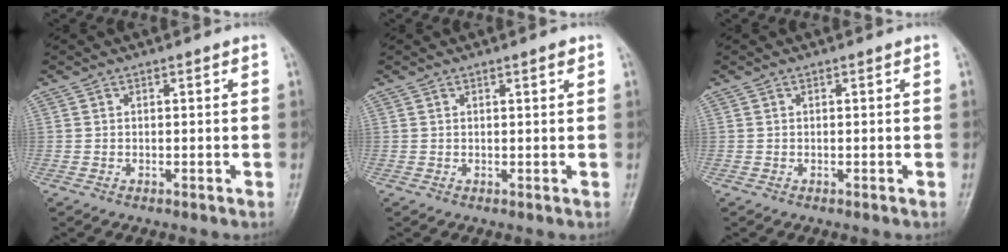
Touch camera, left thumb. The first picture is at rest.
{"total": 1.3, "force": [0.8, 0.2, 1.0], "torque": [-0.013, -0.003, 0.010]}
{"total": 0.0}